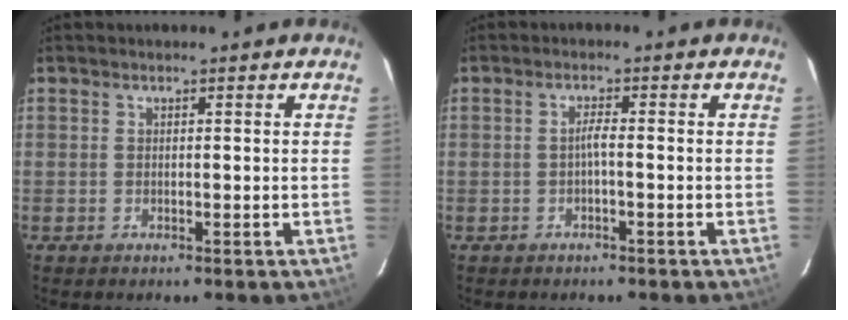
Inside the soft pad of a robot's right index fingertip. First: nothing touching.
{"total": 1.4, "force": [-0.6, -0.1, 1.3], "torque": [-0.025, 0.005, -0.012]}